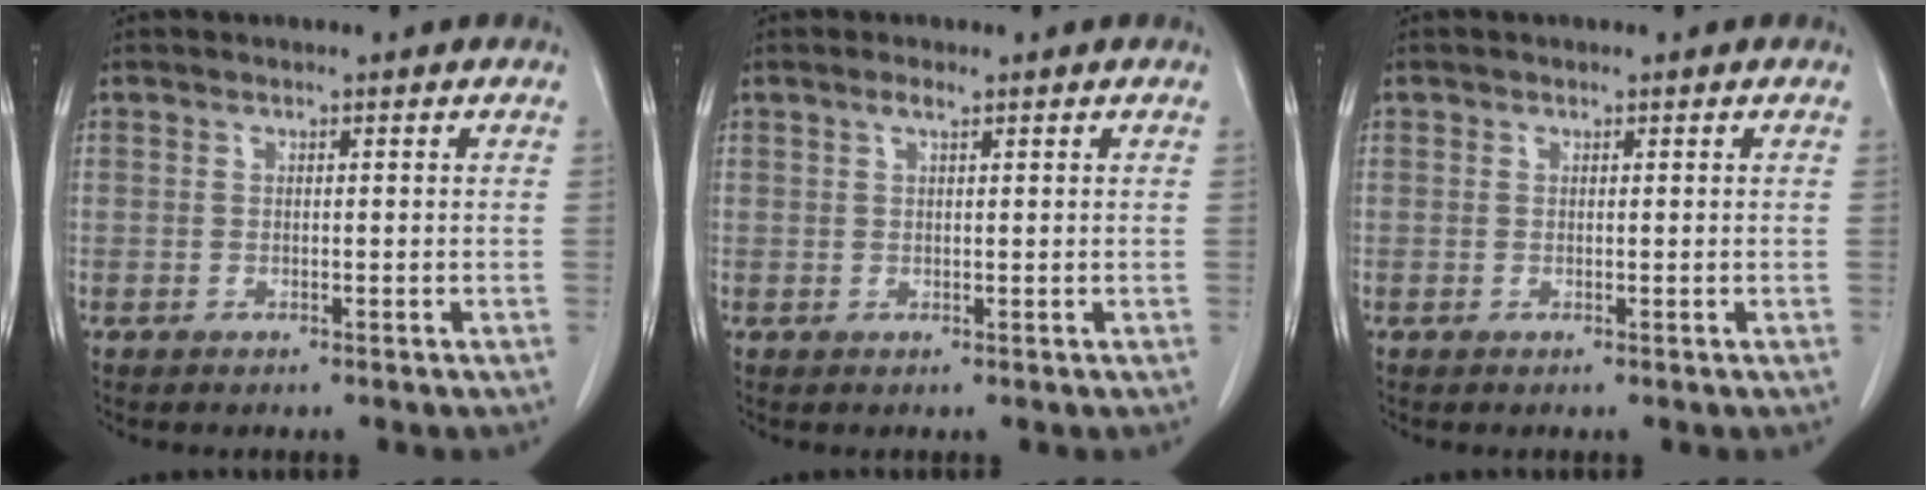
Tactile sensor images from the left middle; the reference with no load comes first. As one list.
[{"total": 1.2, "force": [0.8, 0.2, 0.9], "torque": [-0.020, 0.003, 0.016]}, {"total": 0.0}]